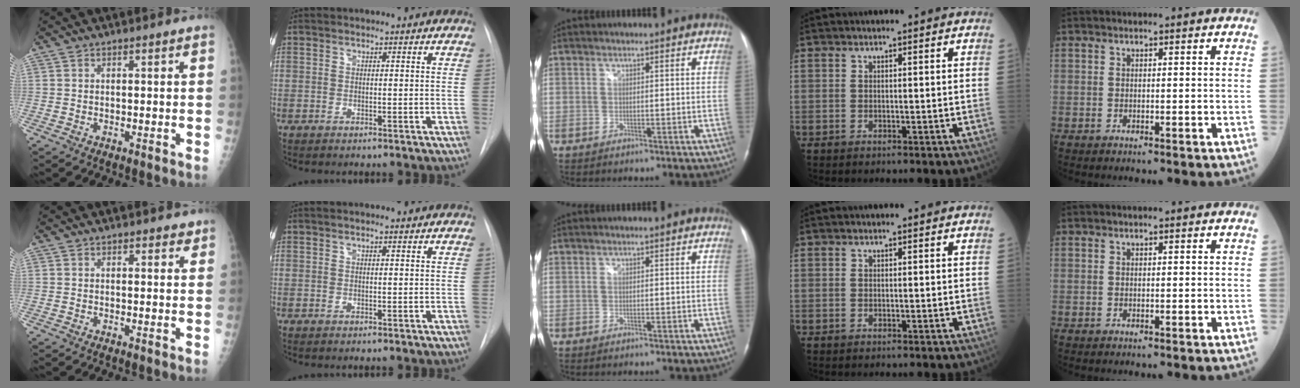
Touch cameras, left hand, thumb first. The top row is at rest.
{"thumb": {"total": 1.7, "force": [1.2, 0.9, 0.7], "torque": [0.008, -0.005, 0.010]}, "index": {"total": 0.6, "force": [0.6, 0.0, 0.3], "torque": [-0.010, 0.008, 0.011]}}